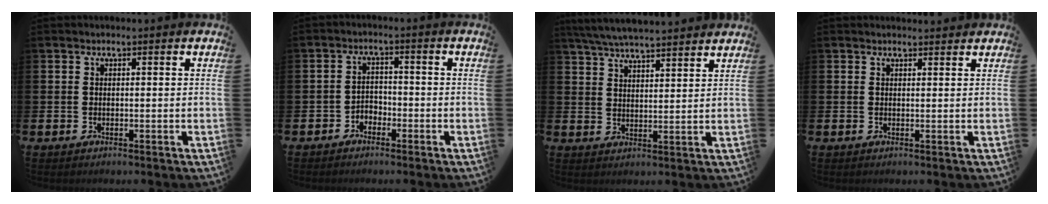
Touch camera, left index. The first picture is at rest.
{"total": 2.3, "force": [-2.0, 1.2, 0.1], "torque": [-0.015, 0.007, -0.043]}
{"total": 5.7, "force": [5.6, 0.1, 1.2], "torque": [-0.048, -0.025, 0.102]}
{"total": 1.0, "force": [1.0, 0.2, 0.1], "torque": [0.007, -0.002, 0.016]}